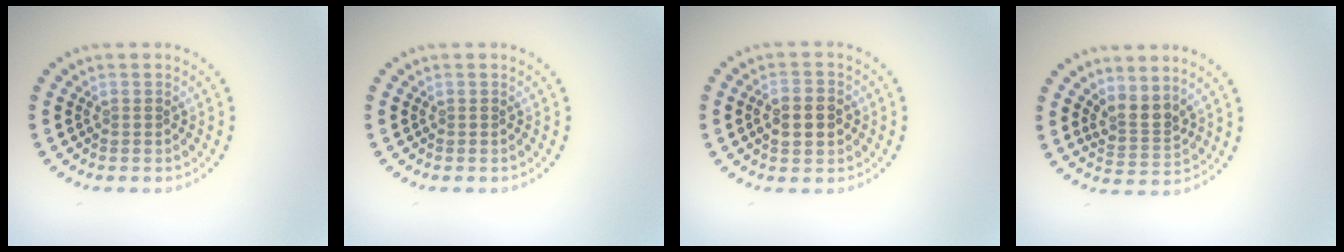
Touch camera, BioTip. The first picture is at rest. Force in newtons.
{"total": 0.0}
{"total": 3.9, "press": 3.9, "slide": 0.2}
{"total": 2.5, "press": 1.8, "slide": 1.8}